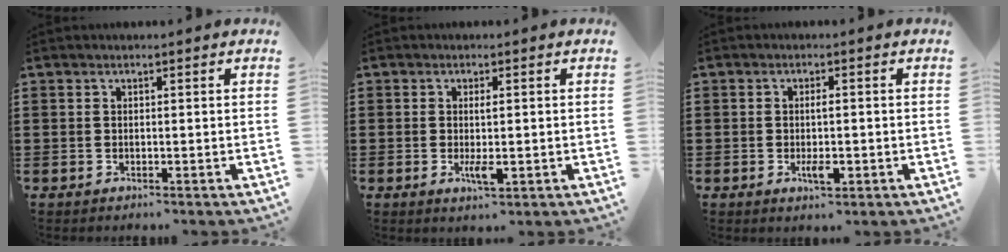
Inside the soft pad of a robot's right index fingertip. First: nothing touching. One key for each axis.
{"total": 2.9, "fx": -0.4, "fy": 0.8, "fz": 2.8, "tx": -0.062, "ty": -0.006, "tz": -0.012}
{"total": 3.2, "fx": -0.6, "fy": 1.1, "fz": 2.9, "tx": -0.059, "ty": -0.002, "tz": -0.013}